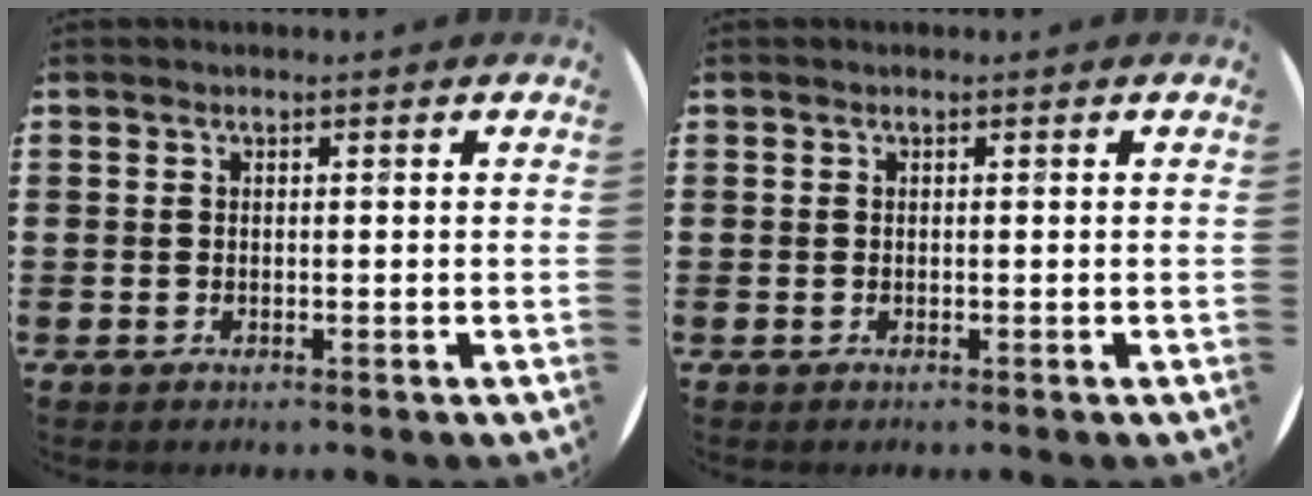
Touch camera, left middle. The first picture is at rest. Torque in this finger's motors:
{"motor_torque": [0.00, 0.00, 0.00, 0.00]}